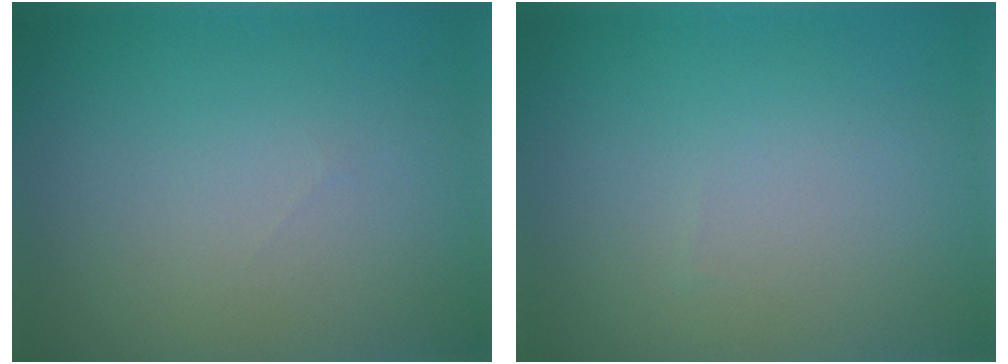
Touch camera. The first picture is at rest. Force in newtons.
{"total": 0.0}